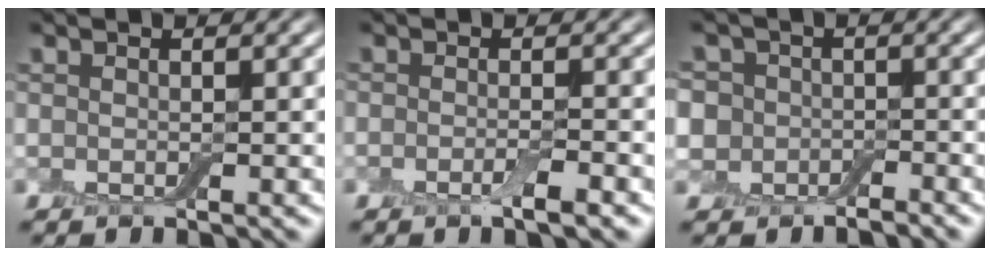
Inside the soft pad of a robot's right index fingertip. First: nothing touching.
{"total": 1.8, "force": [-1.1, 0.3, 1.3], "torque": [-0.021, -0.004, -0.019]}
{"total": 4.9, "force": [-0.9, 4.4, 1.9], "torque": [-0.035, 0.007, -0.052]}